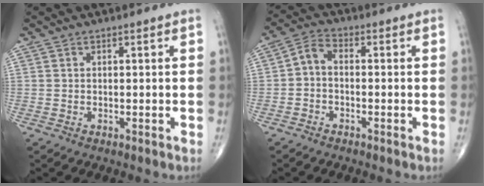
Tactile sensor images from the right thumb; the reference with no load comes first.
{"total": 3.7, "force": [-1.0, 2.2, 2.8], "torque": [-0.051, 0.019, -0.031]}